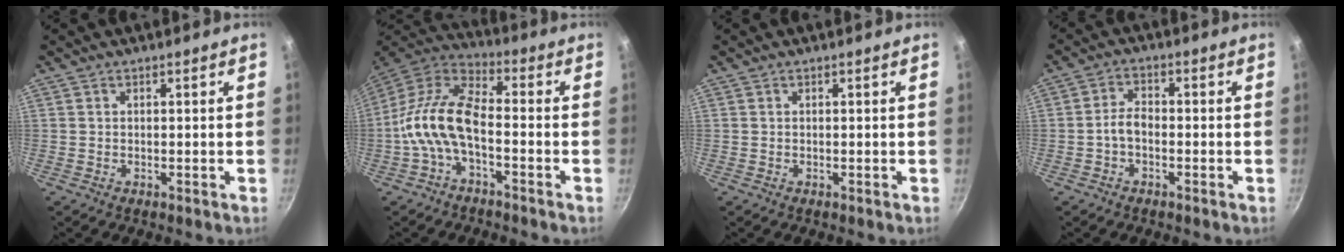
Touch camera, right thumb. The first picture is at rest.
{"total": 12.8, "force": [-3.2, 6.0, 10.9], "torque": [-0.225, 0.050, -0.070]}
{"total": 0.0}
{"total": 3.6, "force": [-1.1, 2.1, 2.6], "torque": [-0.044, 0.019, -0.025]}